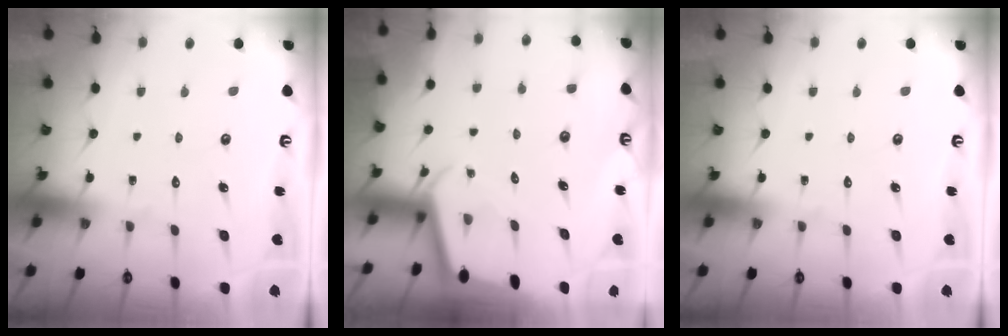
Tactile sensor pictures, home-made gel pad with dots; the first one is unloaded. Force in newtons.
{"total": 2.2, "press": 2.2, "slide": 0.2}
{"total": 0.0}